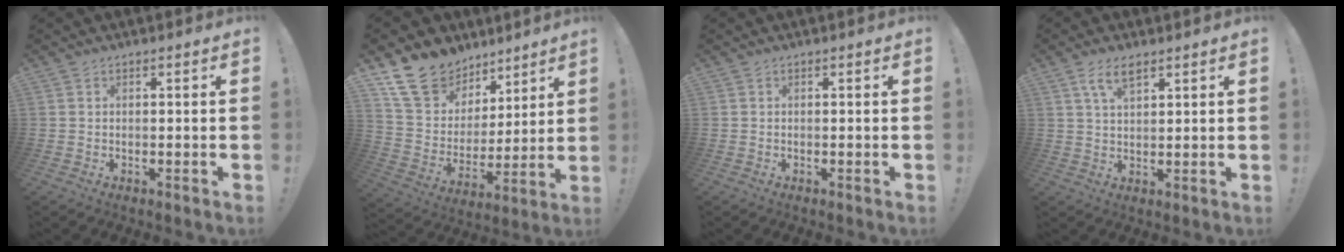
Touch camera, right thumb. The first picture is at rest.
{"total": 16.6, "force": [10.9, 11.3, 5.5], "torque": [-0.096, -0.063, 0.217]}
{"total": 0.0}
{"total": 6.2, "force": [3.5, 2.7, 4.2], "torque": [-0.082, -0.004, 0.065]}